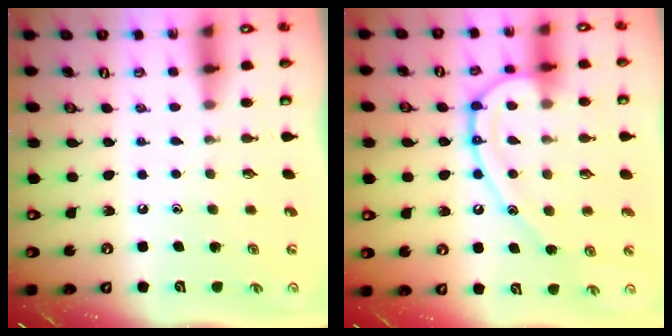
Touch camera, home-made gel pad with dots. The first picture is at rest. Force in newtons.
{"total": 14.4, "press": 14.3, "slide": 1.5}